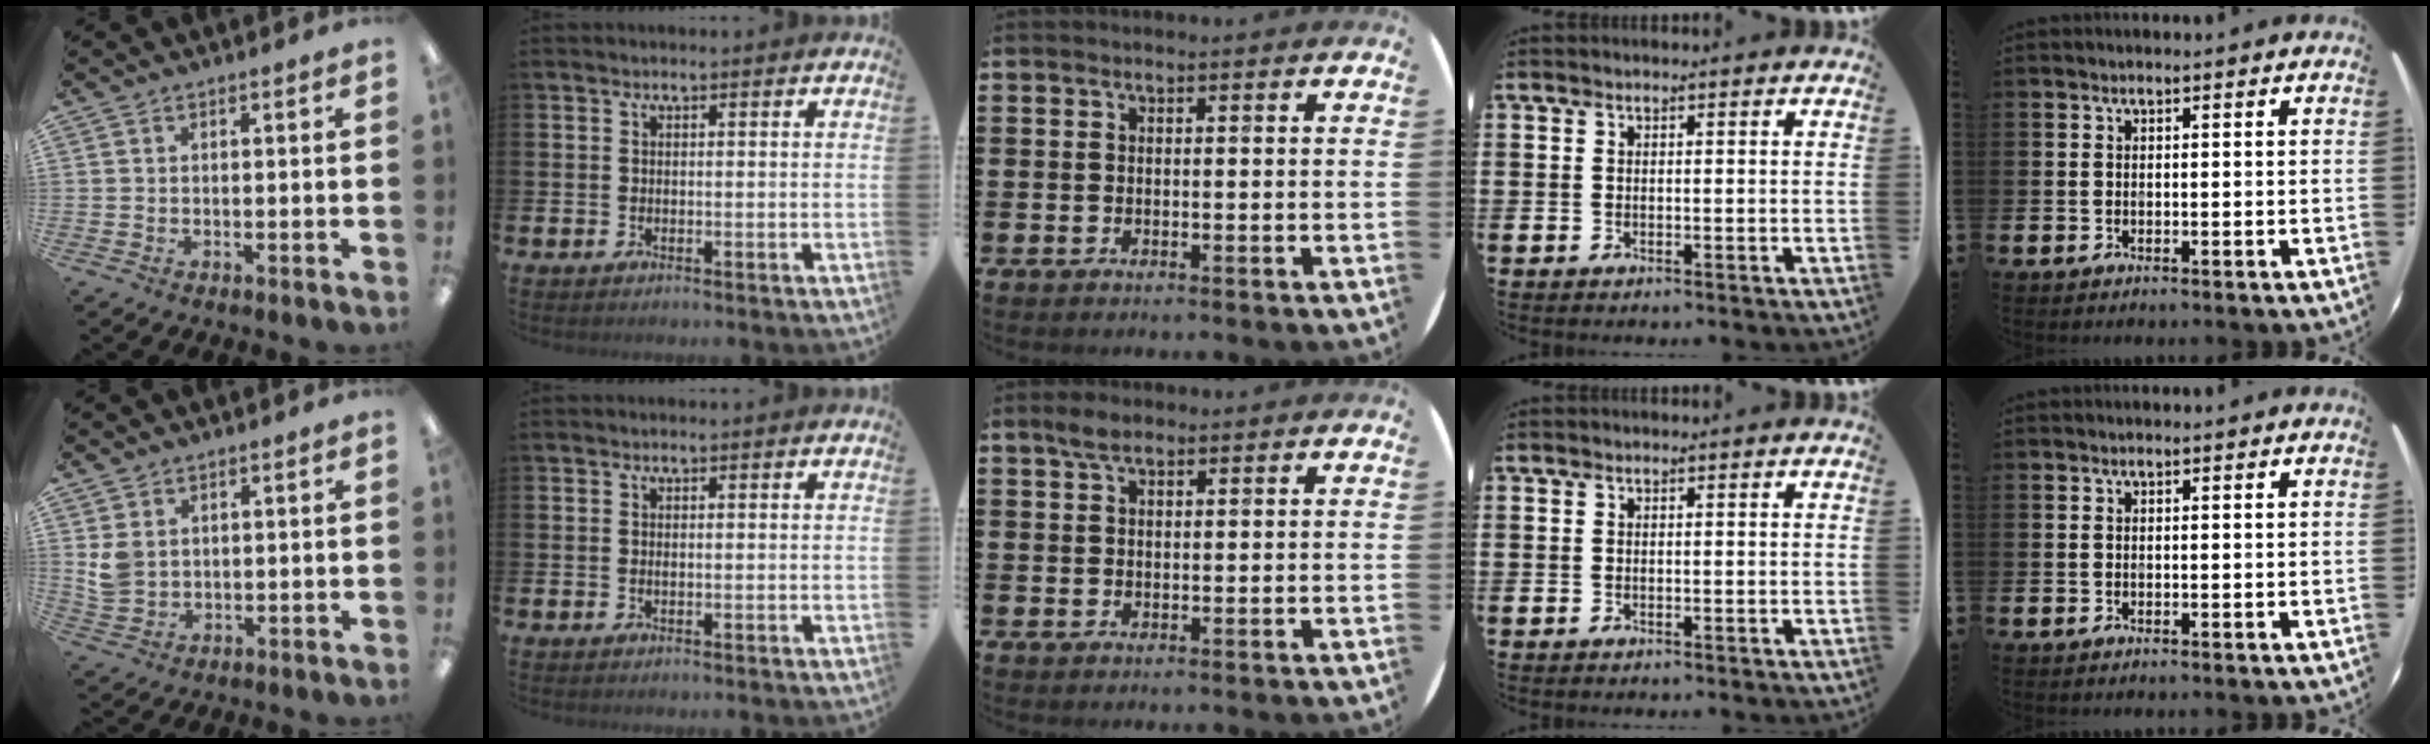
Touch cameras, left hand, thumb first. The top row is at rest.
{"thumb": {"total": 5.0, "force": [2.1, 3.9, 2.3], "torque": [-0.042, 0.001, 0.043]}, "middle": {"total": 2.7, "force": [2.0, 1.2, 1.5], "torque": [-0.024, 0.005, 0.034]}}